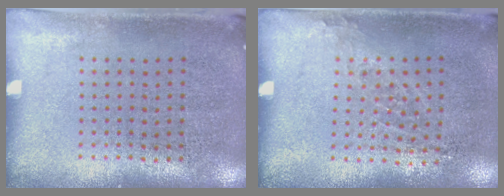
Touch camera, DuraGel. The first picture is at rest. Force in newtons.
{"total": 1.0, "press": 0.8, "slide": 0.6}